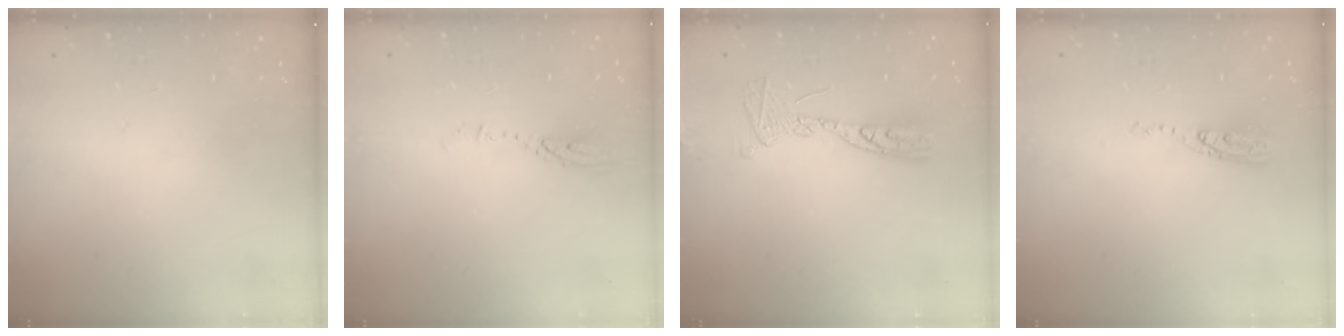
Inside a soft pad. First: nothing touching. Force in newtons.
{"total": 3.5, "press": 3.4, "slide": 0.3}
{"total": 12.0, "press": 11.9, "slide": 1.1}
{"total": 5.9, "press": 5.9, "slide": 0.4}